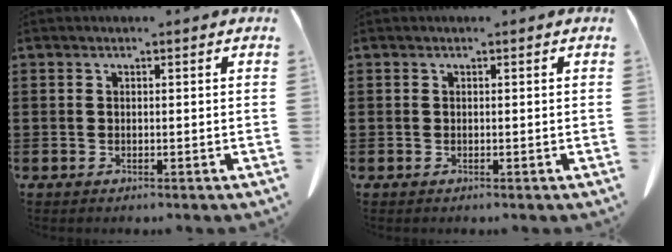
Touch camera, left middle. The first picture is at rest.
{"total": 0.0}